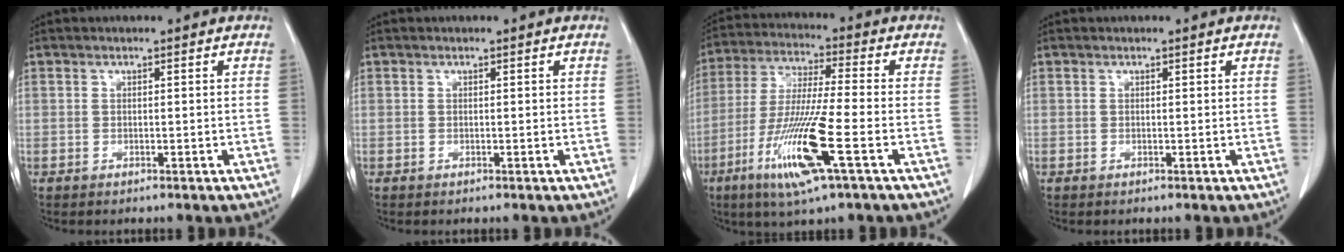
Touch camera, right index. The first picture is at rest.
{"total": 0.0}
{"total": 14.1, "force": [-5.6, 0.0, 12.9], "torque": [-0.265, -0.026, -0.108]}
{"total": 0.0}